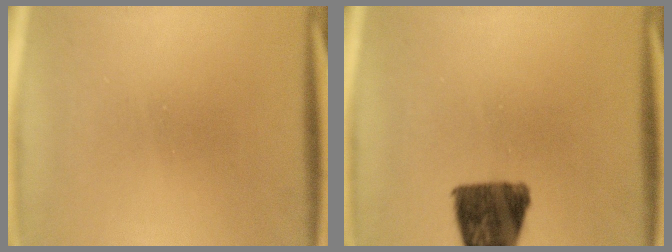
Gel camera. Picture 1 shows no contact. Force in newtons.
{"total": 11.2}